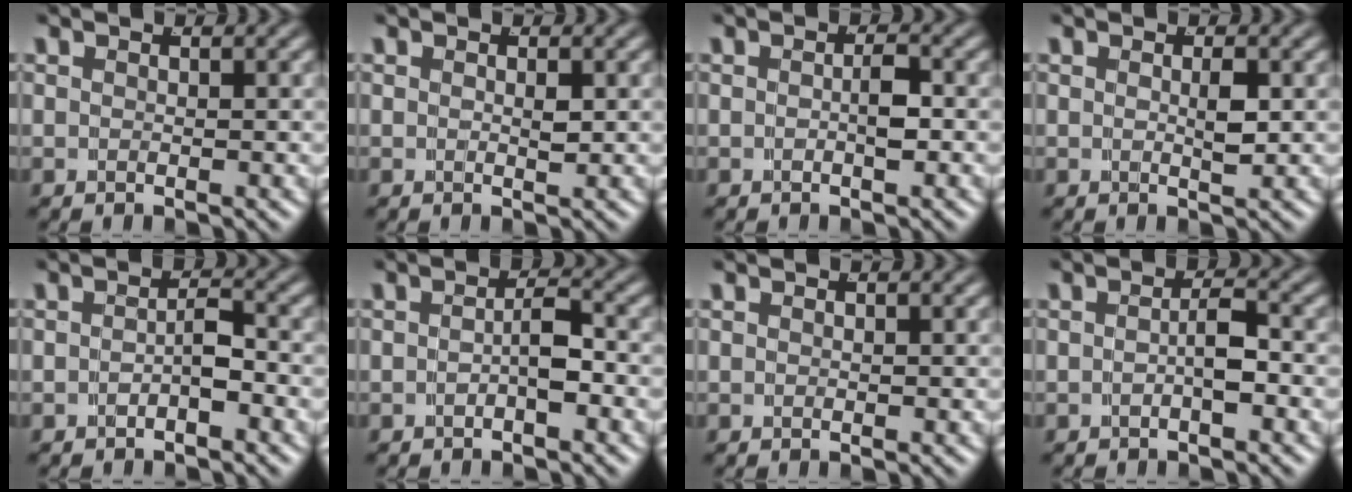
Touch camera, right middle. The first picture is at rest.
{"total": 0.6, "force": [0.1, -0.4, 0.5], "torque": [-0.008, -0.009, 0.009]}
{"total": 1.3, "force": [-0.5, 0.0, 1.2], "torque": [-0.015, -0.004, -0.004]}
{"total": 1.1, "force": [0.0, -0.2, 1.0], "torque": [-0.019, -0.010, 0.007]}
{"total": 1.7, "force": [-1.1, 0.4, 1.2], "torque": [-0.015, -0.002, -0.016]}
{"total": 1.8, "force": [-1.0, 0.2, 1.5], "torque": [-0.019, -0.004, -0.013]}
{"total": 0.0}
{"total": 1.7, "force": [-0.9, 0.0, 1.5], "torque": [-0.022, -0.004, -0.010]}